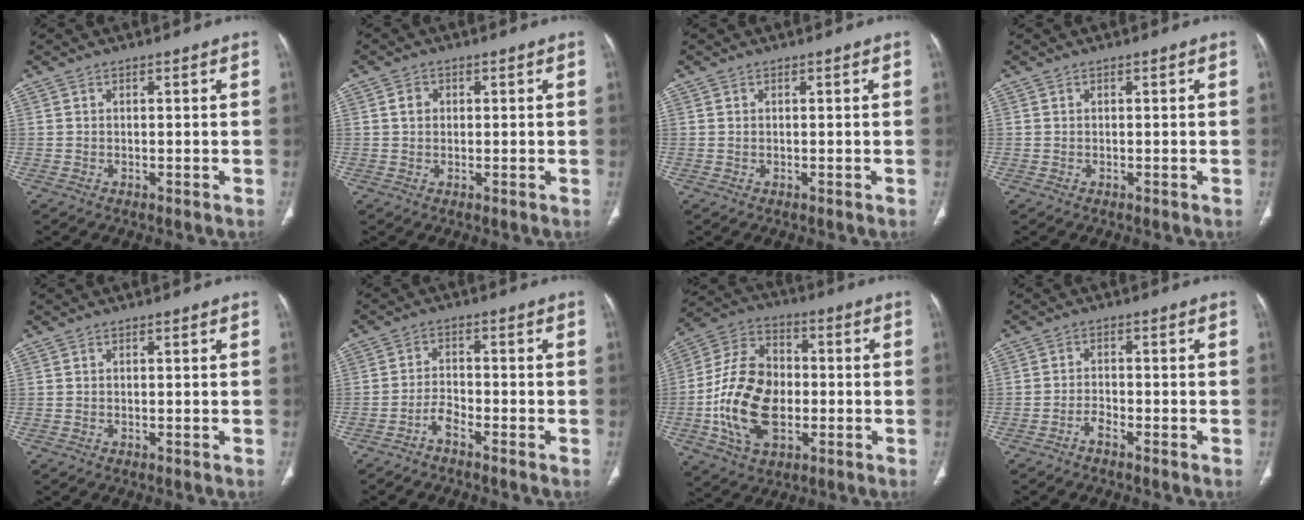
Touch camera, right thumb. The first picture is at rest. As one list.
[{"total": 2.1, "force": [0.4, 1.8, 1.1], "torque": [-0.009, 0.004, 0.005]}, {"total": 0.0}, {"total": 0.0}, {"total": 0.0}, {"total": 2.9, "force": [-2.3, 0.8, 1.6], "torque": [-0.031, 0.020, -0.048]}, {"total": 17.8, "force": [-3.0, 11.8, 13.0], "torque": [-0.226, 0.021, -0.051]}, {"total": 2.0, "force": [-1.7, 0.5, 1.1], "torque": [-0.024, 0.013, -0.034]}]